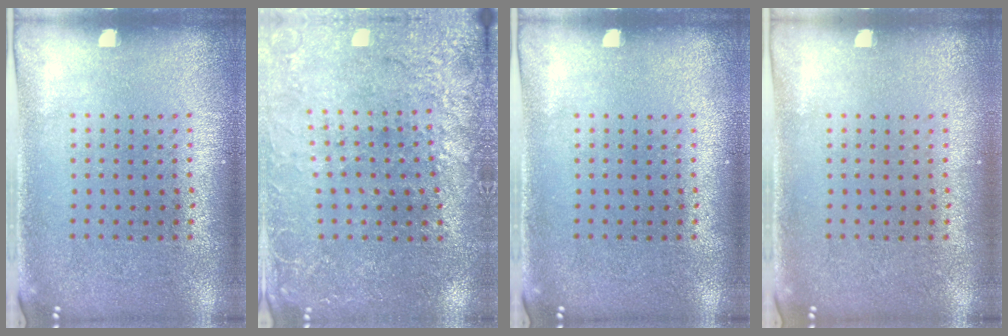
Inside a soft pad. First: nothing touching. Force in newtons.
{"total": 2.8, "press": 2.8, "slide": 0.1}
{"total": 0.0}
{"total": 0.0}